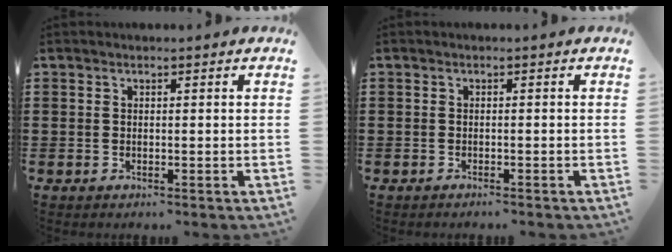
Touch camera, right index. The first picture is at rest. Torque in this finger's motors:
{"motor_torque": [1.22, 0.92, 0.00, -0.02]}